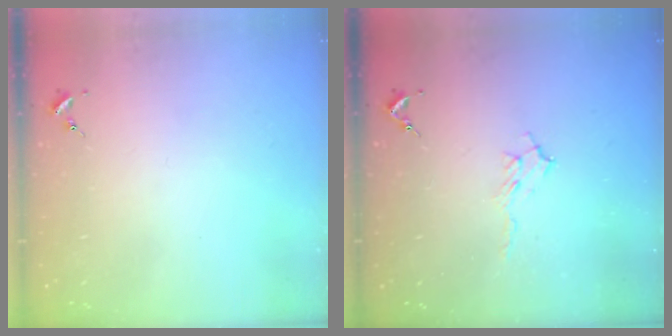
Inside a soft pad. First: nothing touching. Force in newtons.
{"total": 5.6, "press": 5.6, "slide": 0.8}